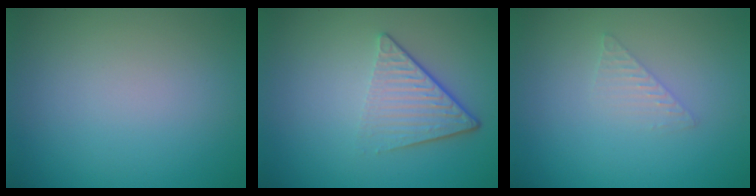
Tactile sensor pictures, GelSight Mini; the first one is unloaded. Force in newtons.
{"total": 4.6, "press": 2.9, "slide": 3.5}
{"total": 1.4, "press": 1.4, "slide": 0.1}